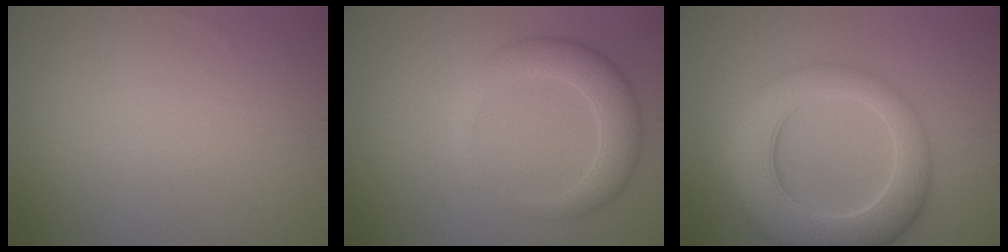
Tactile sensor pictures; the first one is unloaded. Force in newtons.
{"total": 4.2, "press": 4.2, "slide": 0.2}
{"total": 8.3, "press": 8.3, "slide": 0.4}